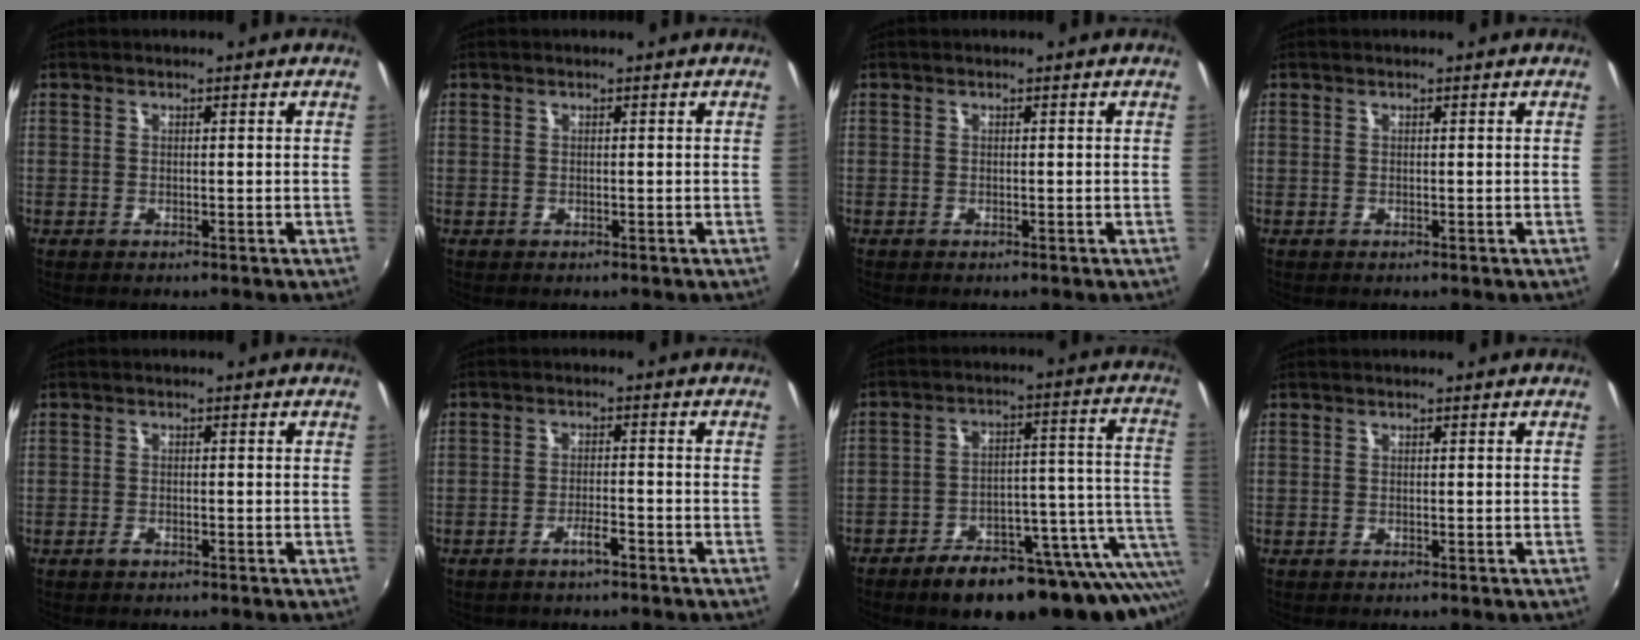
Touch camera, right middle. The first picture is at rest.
{"total": 0.0}
{"total": 0.0}
{"total": 0.0}
{"total": 1.1, "force": [-0.9, 0.3, 0.5], "torque": [-0.011, -0.001, -0.016]}
{"total": 2.7, "force": [-2.1, 0.4, 1.7], "torque": [-0.040, 0.003, -0.033]}
{"total": 23.6, "force": [-15.4, 8.6, 15.6], "torque": [-0.197, -0.010, -0.203]}
{"total": 0.0}